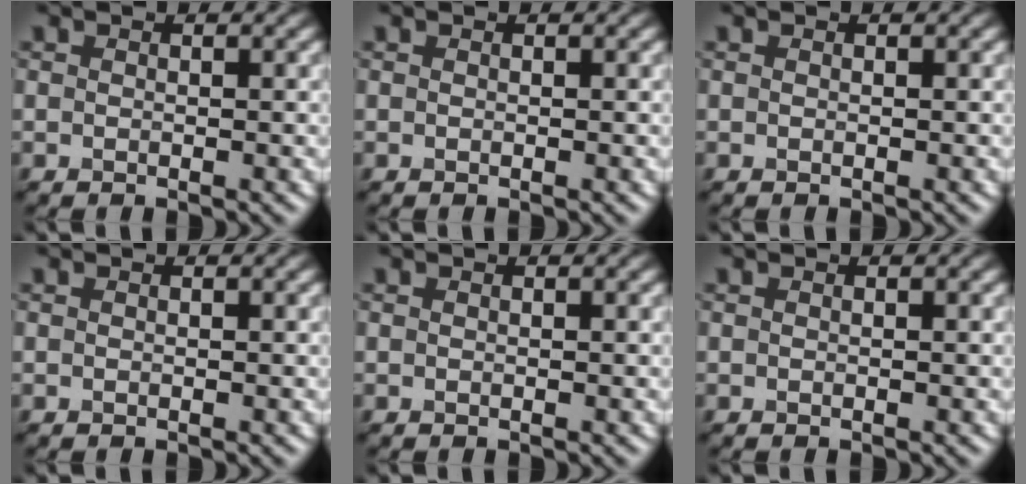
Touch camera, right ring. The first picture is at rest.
{"total": 0.0}
{"total": 0.0}
{"total": 0.0}
{"total": 0.0}
{"total": 0.0}